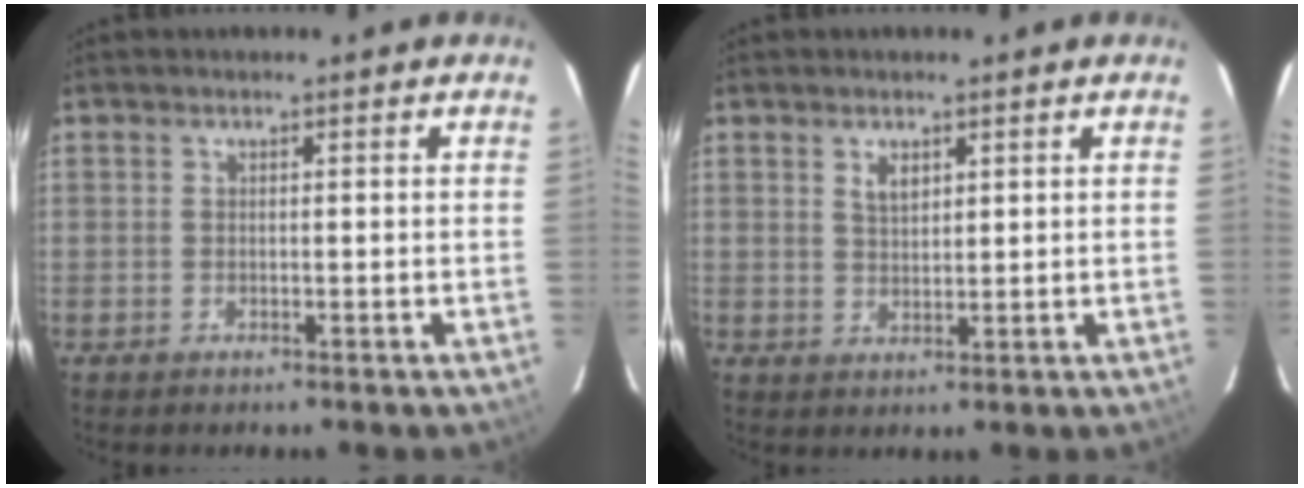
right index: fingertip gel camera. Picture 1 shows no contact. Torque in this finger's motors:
{"motor_torque": [-0.03, 0.06, 0.09, 0.03]}